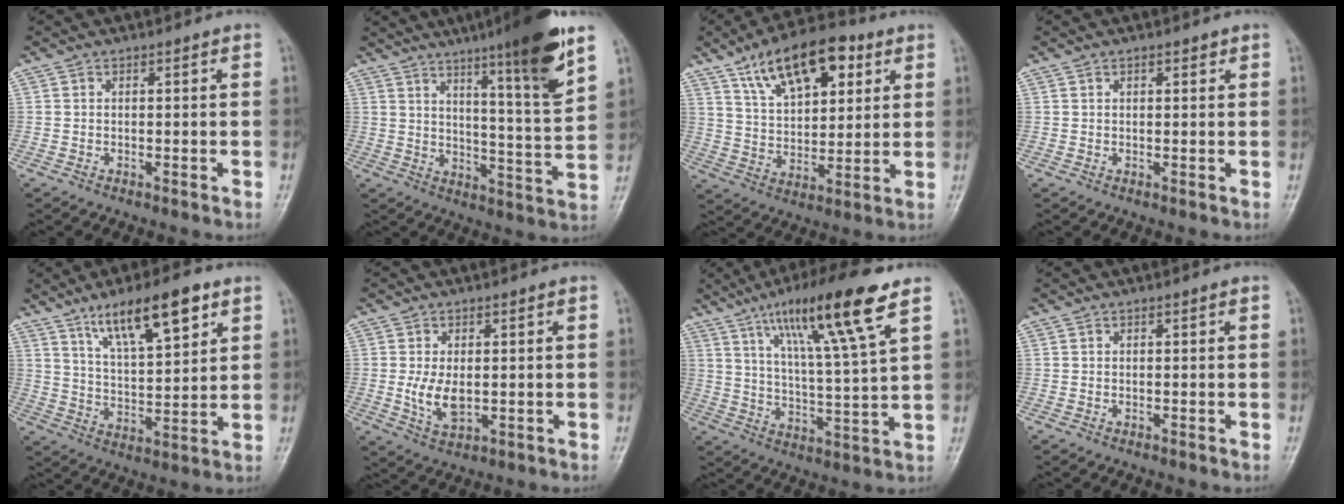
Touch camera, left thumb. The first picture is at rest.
{"total": 17.0, "force": [10.2, 1.2, 13.5], "torque": [-0.187, -0.055, 0.154]}
{"total": 16.7, "force": [8.5, 8.4, 11.7], "torque": [-0.148, -0.019, 0.145]}
{"total": 1.4, "force": [0.9, 0.6, 0.8], "torque": [-0.005, -0.002, 0.010]}
{"total": 13.6, "force": [8.0, 4.0, 10.3], "torque": [-0.156, -0.032, 0.140]}
{"total": 5.8, "force": [-0.1, 3.3, 4.8], "torque": [-0.090, -0.012, 0.005]}
{"total": 17.2, "force": [9.6, 1.6, 14.2], "torque": [-0.239, -0.034, 0.165]}
{"total": 0.0}